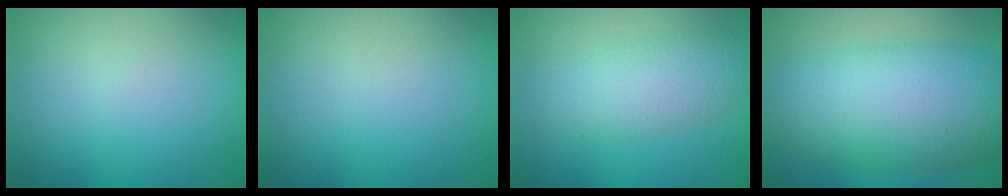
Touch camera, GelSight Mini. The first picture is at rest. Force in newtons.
{"total": 0.0}
{"total": 3.6, "press": 3.6, "slide": 0.1}
{"total": 10.2, "press": 10.2, "slide": 0.1}